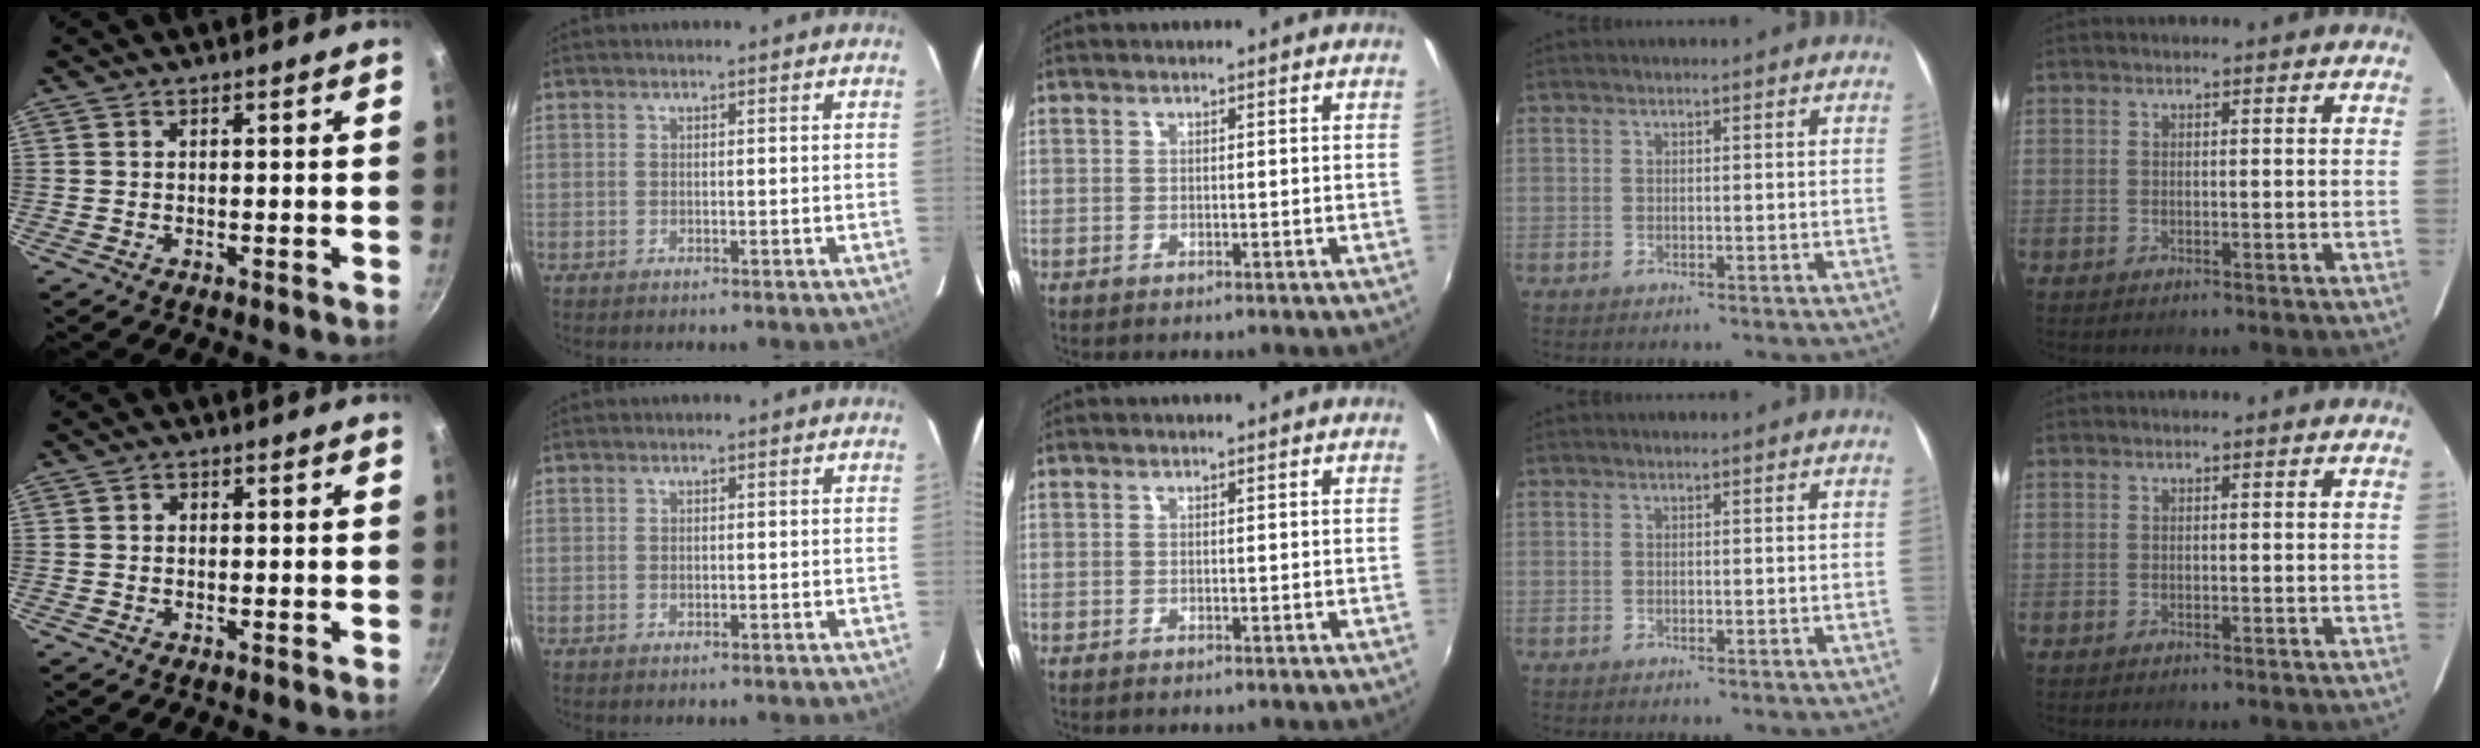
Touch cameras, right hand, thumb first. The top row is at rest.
{"thumb": {"total": 0.8, "force": [0.0, 0.7, 0.3], "torque": [-0.005, 0.004, -0.001]}, "index": {"total": 0.7, "force": [-0.1, 0.5, 0.4], "torque": [-0.007, 0.000, 0.000]}}